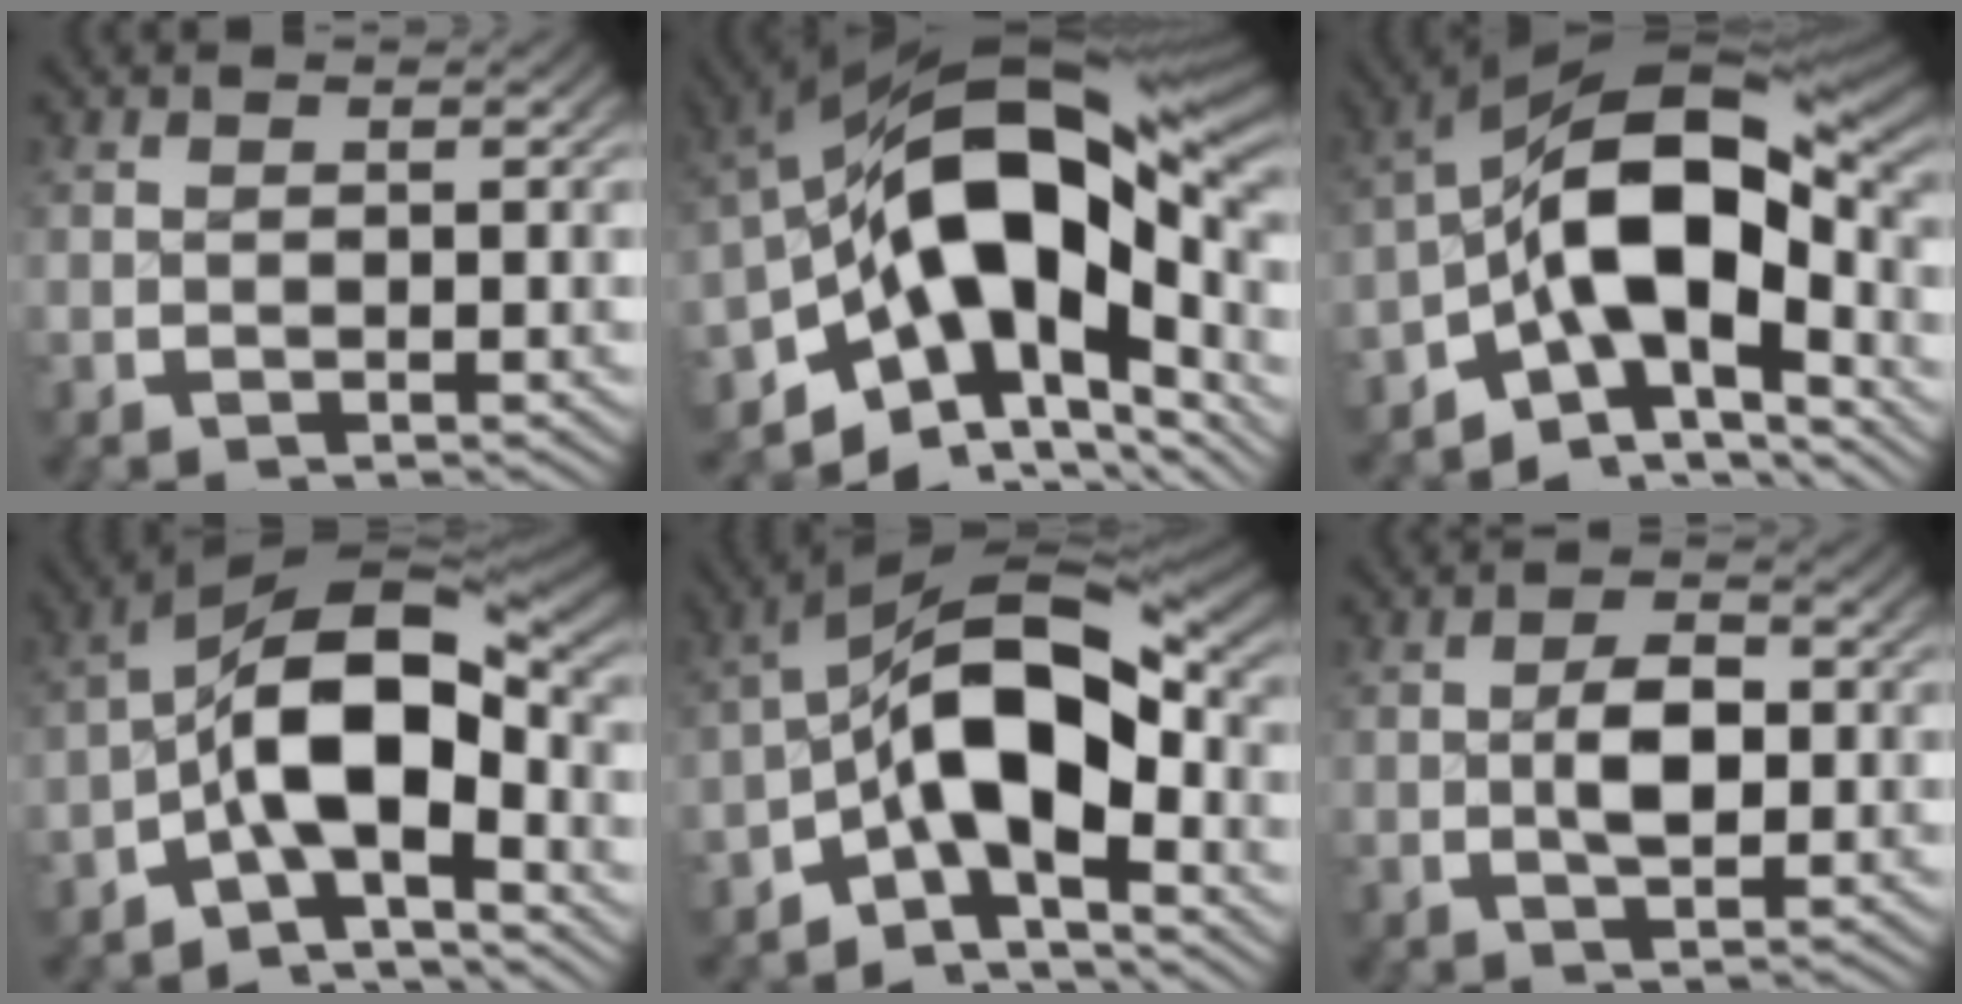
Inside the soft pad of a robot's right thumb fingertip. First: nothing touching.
{"total": 19.3, "force": [-2.8, 11.6, 15.2], "torque": [-0.253, -0.042, -0.024]}
{"total": 16.9, "force": [-2.4, 10.3, 13.2], "torque": [-0.223, -0.038, -0.027]}
{"total": 13.5, "force": [-2.1, 7.5, 11.0], "torque": [-0.196, -0.037, -0.022]}
{"total": 14.1, "force": [-1.8, 7.6, 11.7], "torque": [-0.196, -0.029, -0.020]}
{"total": 3.5, "force": [-0.2, 2.0, 2.9], "torque": [-0.056, -0.007, 0.000]}